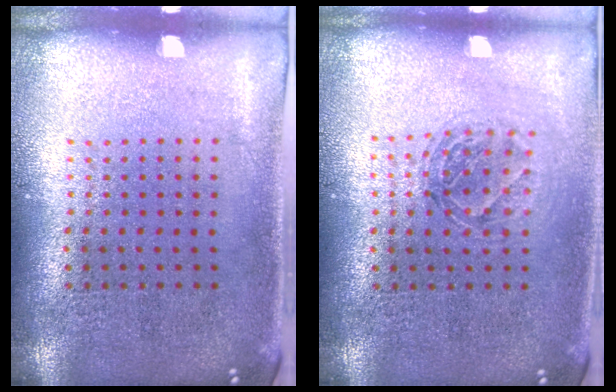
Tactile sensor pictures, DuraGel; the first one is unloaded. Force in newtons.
{"total": 1.2, "press": 1.1, "slide": 0.6}